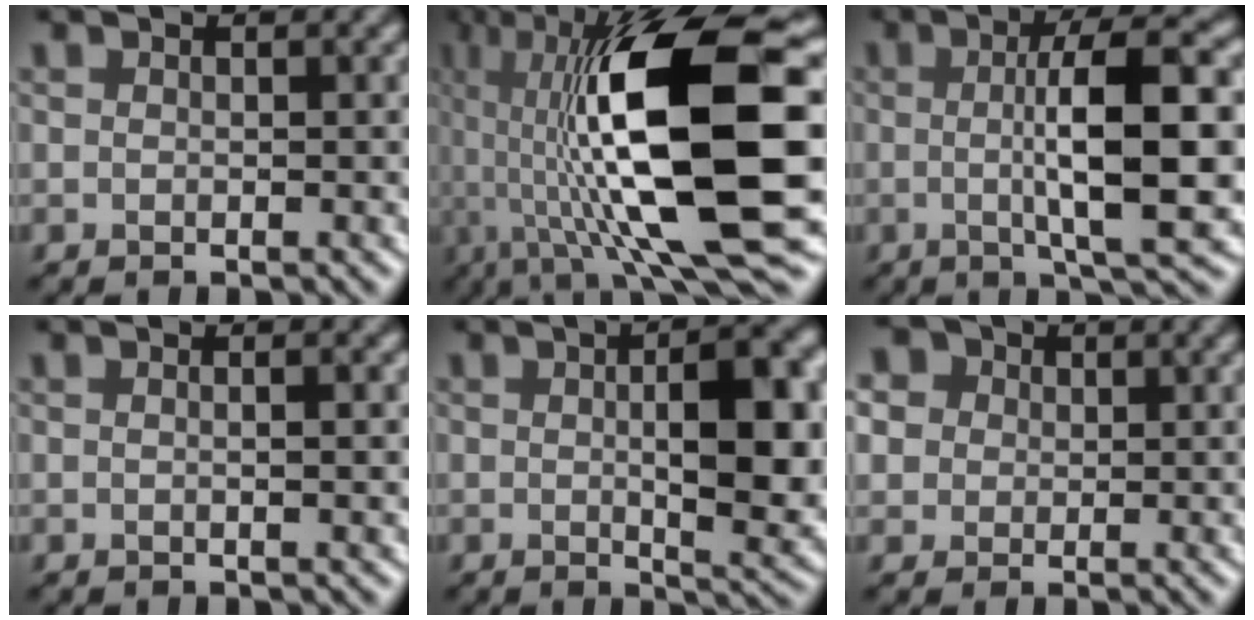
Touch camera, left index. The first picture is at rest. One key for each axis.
{"total": 17.6, "fx": 0.4, "fy": 5.6, "fz": 16.7, "tx": -0.293, "ty": 0.023, "tz": 0.002}
{"total": 10.2, "fx": 0.0, "fy": 2.4, "fz": 9.9, "tx": -0.132, "ty": 0.004, "tz": -0.002}
{"total": 2.3, "fx": 0.4, "fy": 0.9, "fz": 2.1, "tx": -0.012, "ty": 0.002, "tz": -0.012}
{"total": 8.6, "fx": 0.6, "fy": 2.8, "fz": 8.1, "tx": -0.107, "ty": 0.002, "tz": 0.010}
{"total": 9.1, "fx": 4.3, "fy": 6.8, "fz": 4.2, "tx": -0.084, "ty": 0.034, "tz": 0.043}